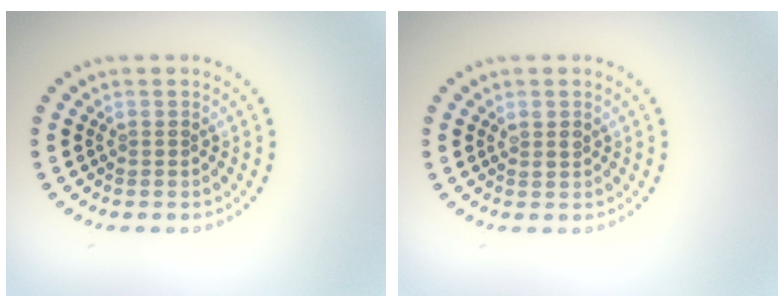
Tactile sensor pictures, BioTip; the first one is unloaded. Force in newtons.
{"total": 0.9, "press": 0.9, "slide": 0.4}